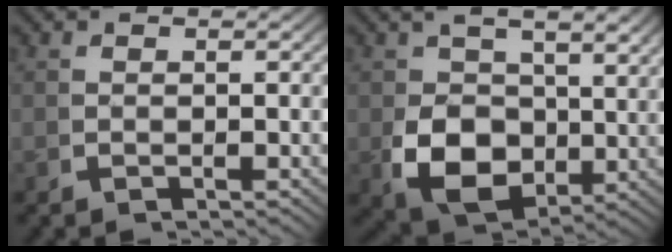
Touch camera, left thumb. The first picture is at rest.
{"total": 8.1, "force": [0.5, 5.6, 5.8], "torque": [-0.131, -0.037, 0.031]}